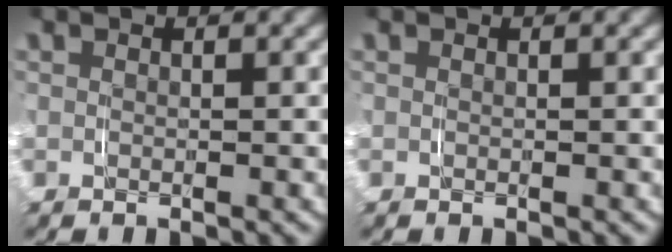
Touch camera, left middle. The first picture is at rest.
{"total": 0.0}